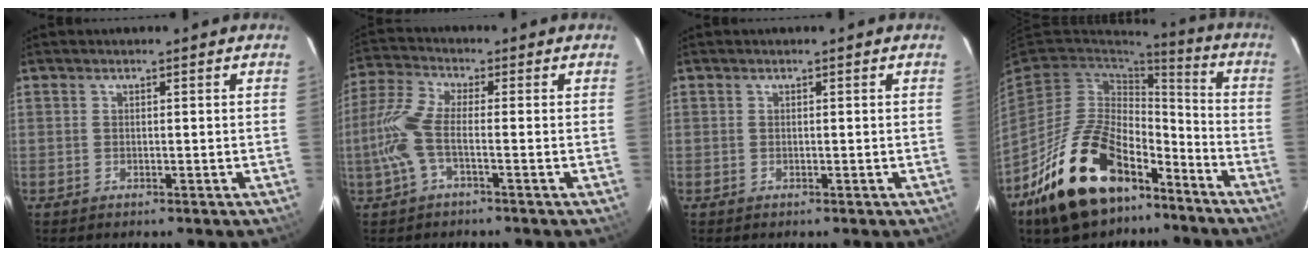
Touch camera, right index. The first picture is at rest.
{"total": 7.7, "force": [-2.1, 1.9, 7.2], "torque": [-0.175, 0.004, -0.044]}
{"total": 0.0}
{"total": 24.2, "force": [-15.1, 12.7, 14.0], "torque": [-0.276, 0.015, -0.230]}